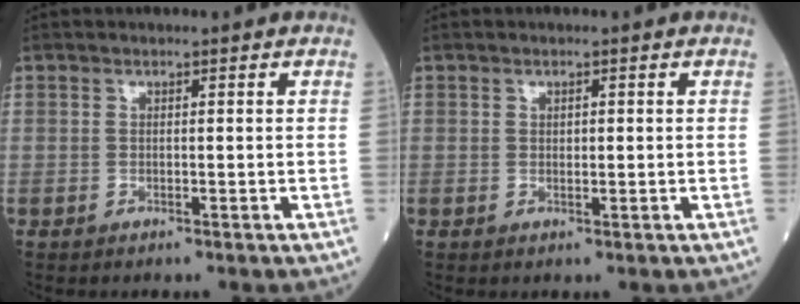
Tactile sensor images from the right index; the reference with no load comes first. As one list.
[{"total": 0.9, "force": [0.2, 0.4, 0.7], "torque": [-0.011, -0.001, 0.005]}]